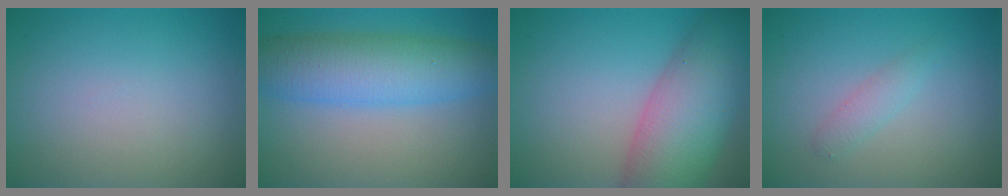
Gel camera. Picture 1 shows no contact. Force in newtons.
{"total": 7.4, "press": 7.4, "slide": 0.1}
{"total": 10.1, "press": 10.1, "slide": 0.6}
{"total": 1.4, "press": 1.4, "slide": 0.0}